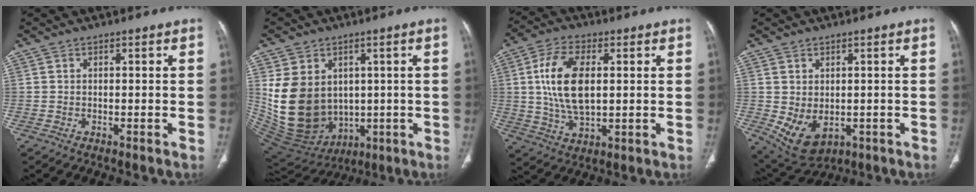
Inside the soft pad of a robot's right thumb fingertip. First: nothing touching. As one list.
[{"total": 18.0, "force": [1.7, 14.2, 10.9], "torque": [-0.188, -0.011, 0.073]}, {"total": 13.2, "force": [2.0, 6.8, 11.1], "torque": [-0.214, -0.004, 0.039]}, {"total": 8.0, "force": [-1.1, 5.5, 5.7], "torque": [-0.093, -0.008, 0.008]}]